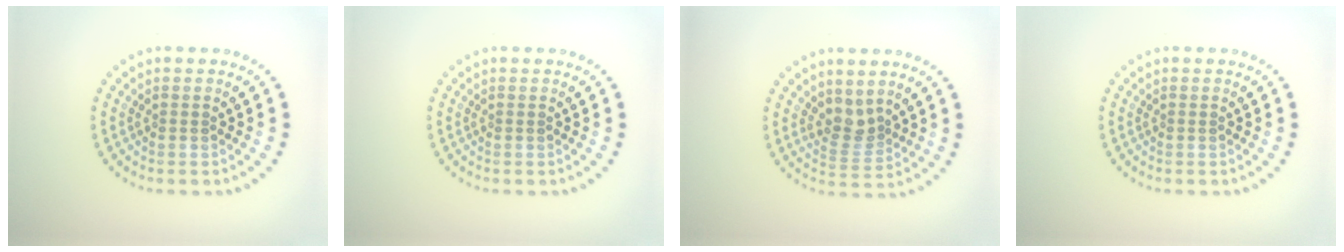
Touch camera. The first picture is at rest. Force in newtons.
{"total": 0.0}
{"total": 2.4, "press": 1.7, "slide": 1.6}
{"total": 0.0}